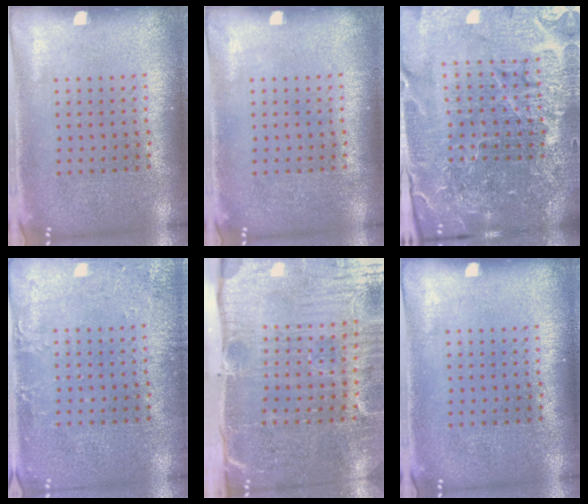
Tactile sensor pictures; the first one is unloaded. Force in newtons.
{"total": 0.0}
{"total": 6.6, "press": 5.8, "slide": 3.2}
{"total": 2.1, "press": 2.1, "slide": 0.1}
{"total": 5.4, "press": 4.4, "slide": 3.2}
{"total": 0.0}